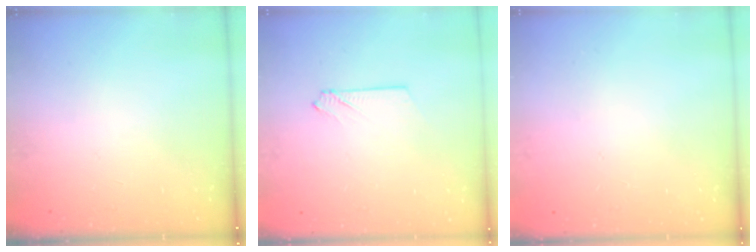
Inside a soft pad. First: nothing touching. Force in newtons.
{"total": 2.2, "press": 2.2, "slide": 0.2}
{"total": 0.0}